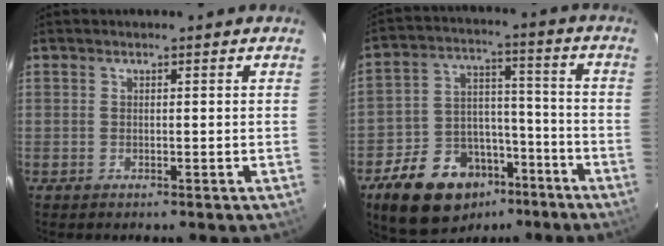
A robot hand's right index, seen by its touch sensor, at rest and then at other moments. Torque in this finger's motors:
{"motor_torque": [1.14, -0.98, 0.38, 0.01]}